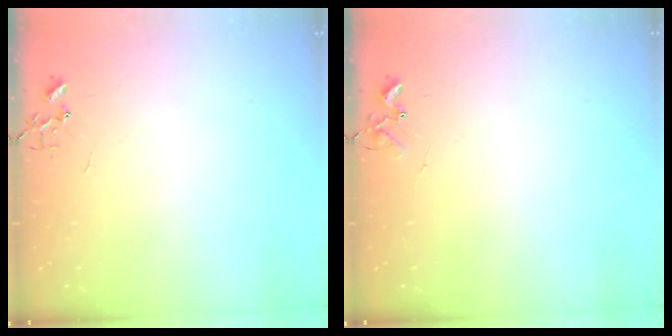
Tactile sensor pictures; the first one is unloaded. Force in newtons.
{"total": 6.1, "press": 6.0, "slide": 0.6}